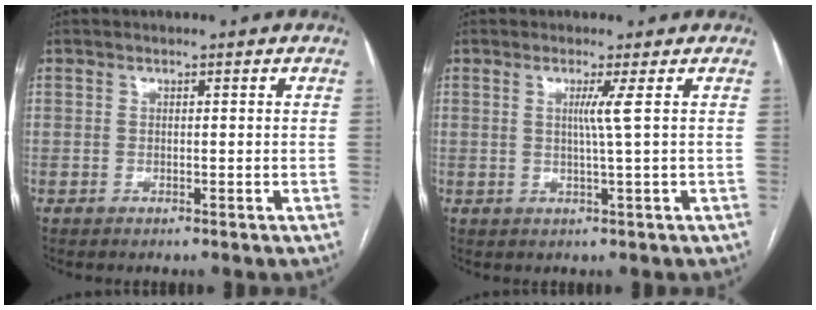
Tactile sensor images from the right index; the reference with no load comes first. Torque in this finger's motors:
{"motor_torque": [0.32, -0.03, 0.11, 0.06]}